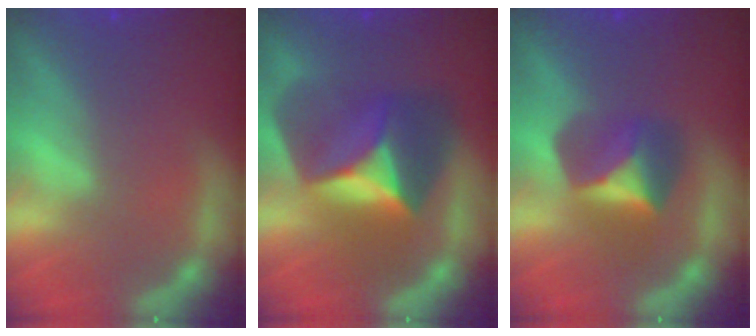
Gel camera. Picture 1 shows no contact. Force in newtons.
{"total": 8.5}
{"total": 4.4}